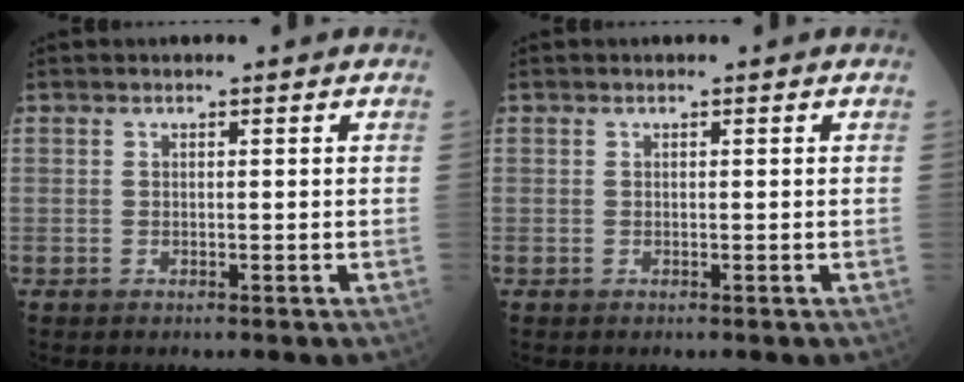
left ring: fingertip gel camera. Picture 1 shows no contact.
{"total": 0.0}